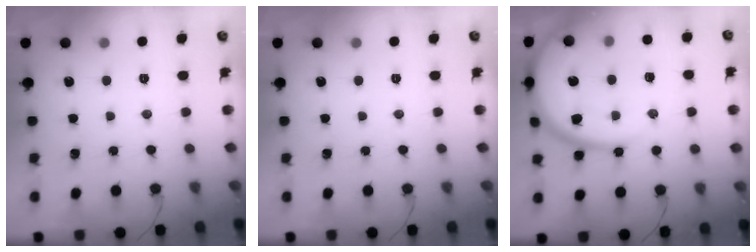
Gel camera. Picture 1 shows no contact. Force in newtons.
{"total": 0.0}
{"total": 19.5, "press": 19.4, "slide": 2.0}